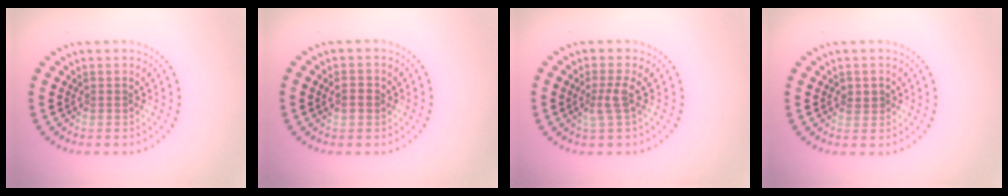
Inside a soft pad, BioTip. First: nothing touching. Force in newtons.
{"total": 1.2, "press": 1.1, "slide": 0.1}
{"total": 1.8, "press": 1.3, "slide": 1.3}
{"total": 1.3, "press": 1.2, "slide": 0.4}